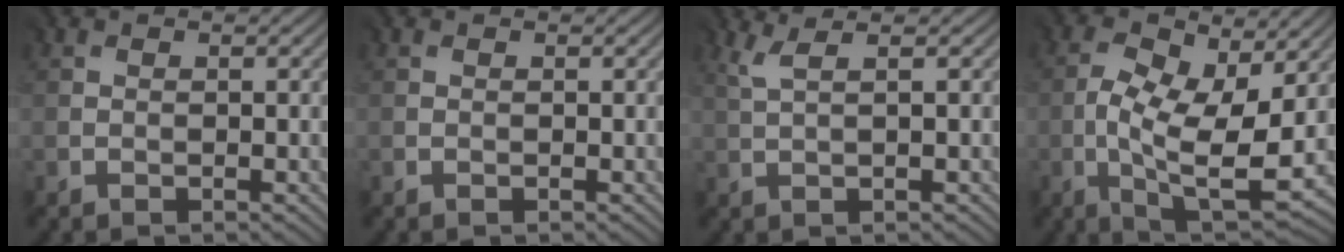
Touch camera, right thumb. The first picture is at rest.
{"total": 0.0}
{"total": 2.0, "force": [1.1, -0.2, 1.6], "torque": [-0.028, 0.006, 0.026]}
{"total": 10.5, "force": [-0.8, 4.7, 9.3], "torque": [-0.183, -0.003, -0.010]}